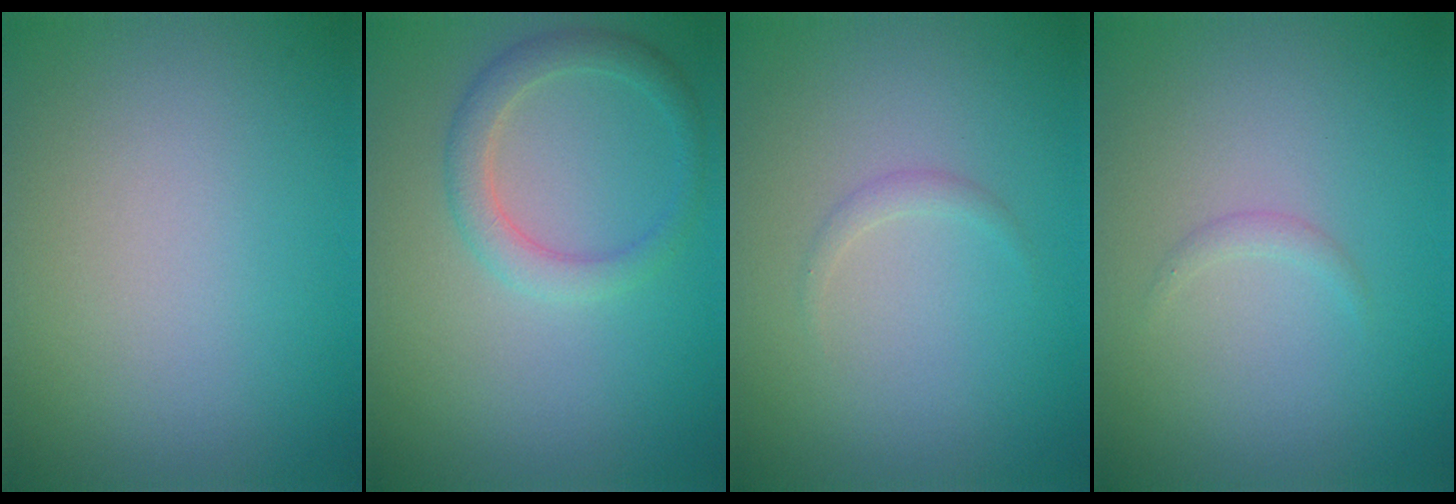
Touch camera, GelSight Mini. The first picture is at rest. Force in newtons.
{"total": 2.6, "press": 2.6, "slide": 0.2}
{"total": 0.8, "press": 0.8, "slide": 0.0}
{"total": 0.6, "press": 0.6, "slide": 0.0}